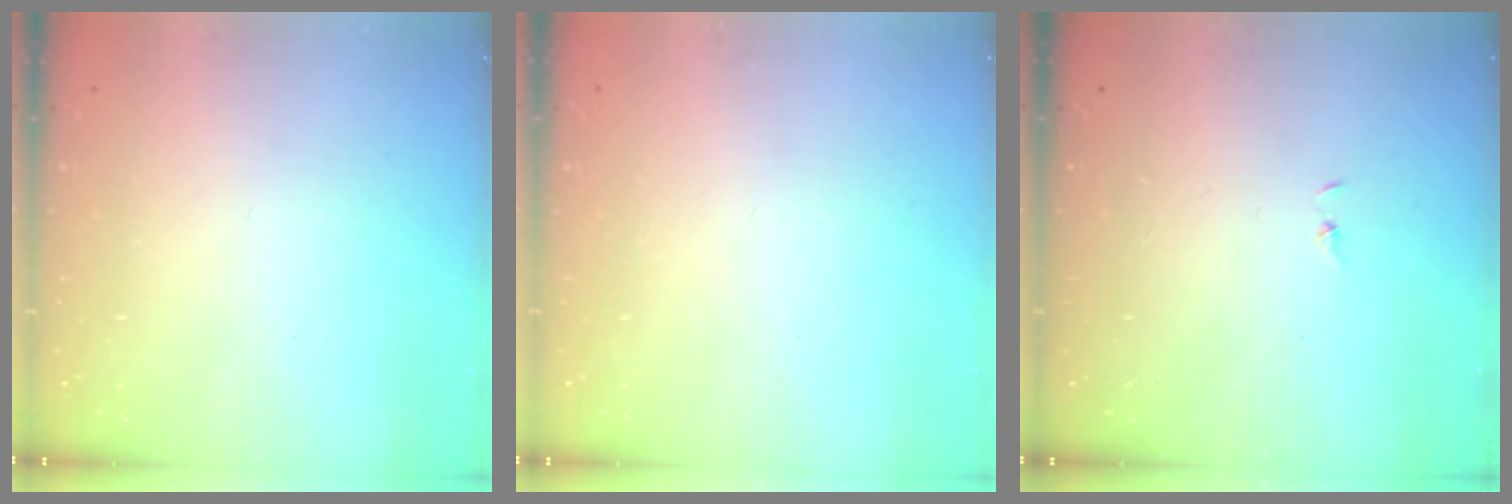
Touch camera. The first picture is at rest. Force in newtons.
{"total": 0.0}
{"total": 0.7, "press": 0.7, "slide": 0.1}